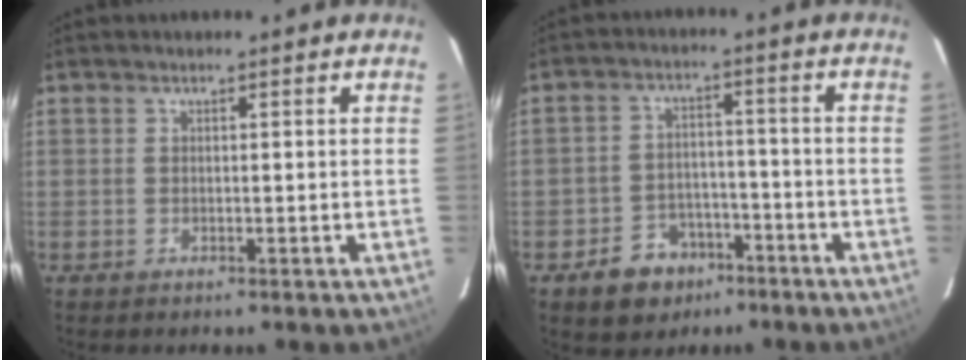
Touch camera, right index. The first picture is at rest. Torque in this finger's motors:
{"motor_torque": [0.33, -0.25, 0.04, -0.05]}